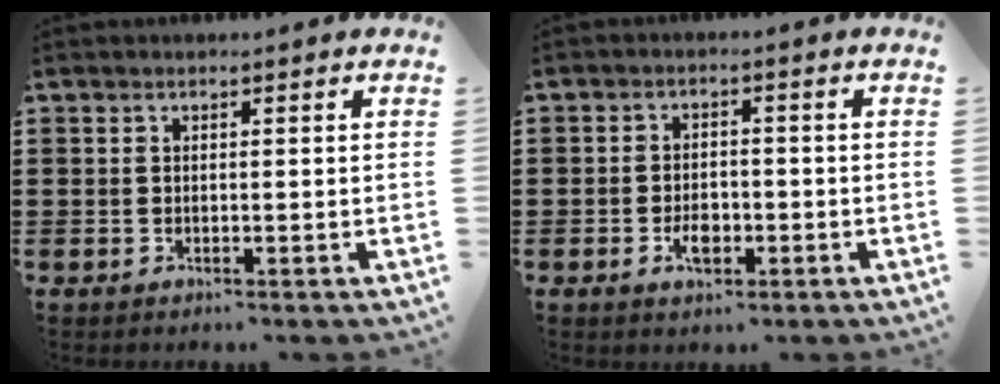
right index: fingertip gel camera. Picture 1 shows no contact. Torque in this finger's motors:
{"motor_torque": [-0.12, 1.97, 0.06, 0.03]}